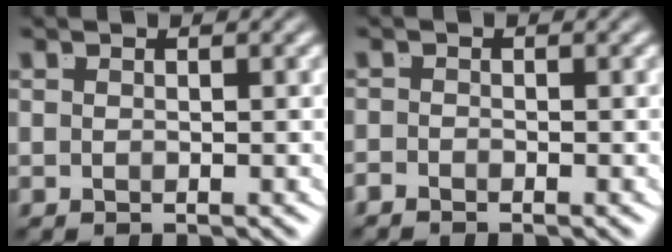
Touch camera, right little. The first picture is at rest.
{"total": 1.1, "force": [-1.1, -0.3, 0.0], "torque": [0.003, -0.011, -0.016]}